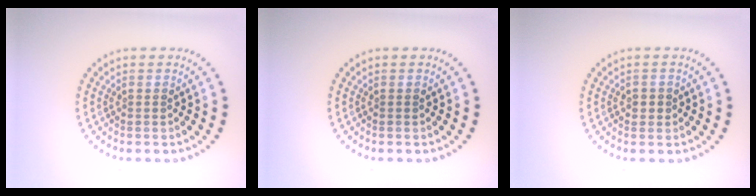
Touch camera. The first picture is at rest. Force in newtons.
{"total": 0.0}
{"total": 1.2, "press": 1.1, "slide": 0.3}